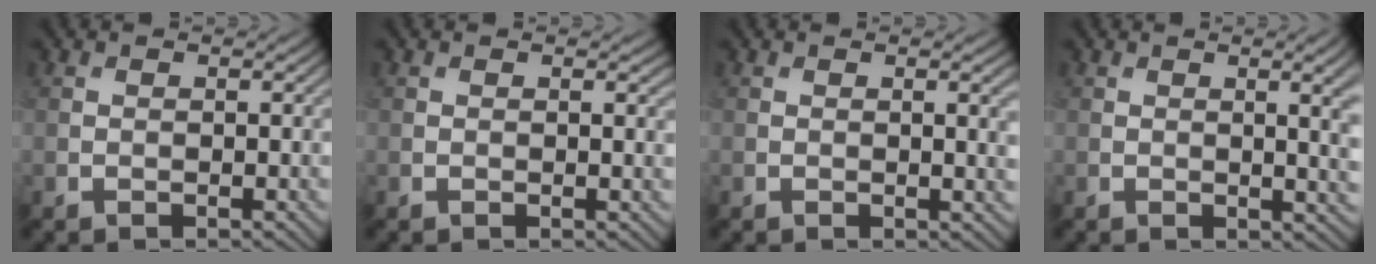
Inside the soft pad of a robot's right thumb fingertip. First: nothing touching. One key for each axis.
{"total": 0.8, "fx": 0.2, "fy": 0.3, "fz": 0.7, "tx": -0.009, "ty": -0.003, "tz": 0.003}
{"total": 1.7, "fx": 0.2, "fy": 0.2, "fz": 1.7, "tx": -0.025, "ty": -0.001, "tz": 0.003}
{"total": 4.3, "fx": 0.5, "fy": 1.2, "fz": 4.1, "tx": -0.053, "ty": 0.002, "tz": 0.011}